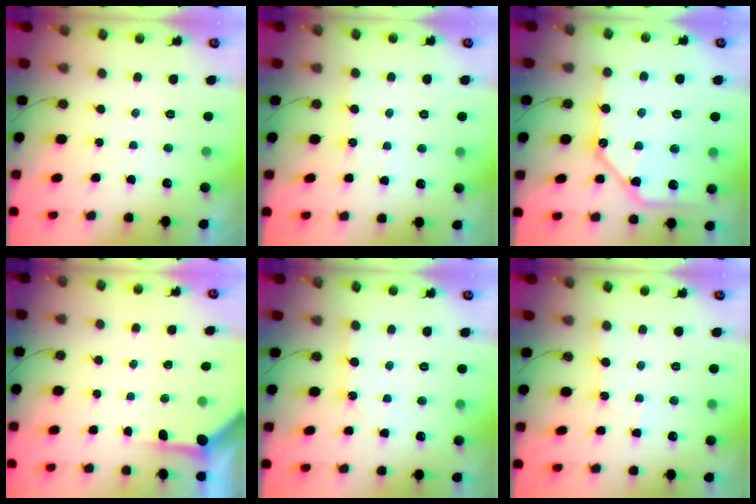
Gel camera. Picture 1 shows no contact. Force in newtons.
{"total": 3.0, "press": 3.0, "slide": 0.4}
{"total": 16.8, "press": 16.7, "slide": 1.8}
{"total": 3.9, "press": 3.9, "slide": 0.4}
{"total": 1.9, "press": 1.9, "slide": 0.0}
{"total": 2.3, "press": 2.3, "slide": 0.4}